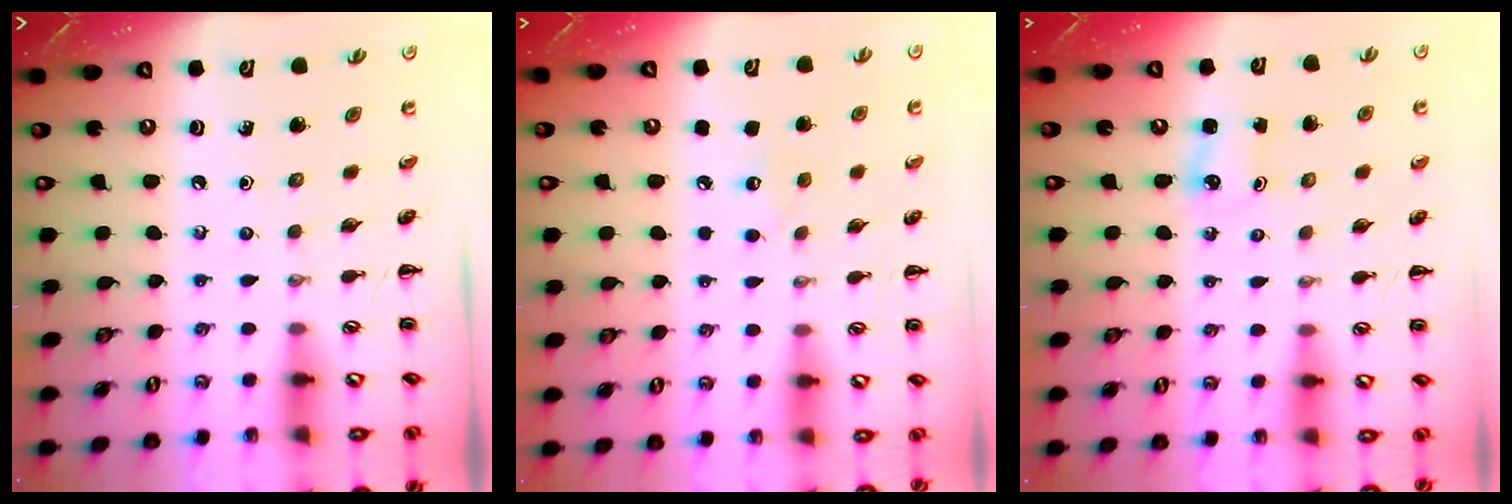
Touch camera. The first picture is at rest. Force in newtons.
{"total": 5.5, "press": 5.4, "slide": 1.3}
{"total": 1.4, "press": 1.4, "slide": 0.3}